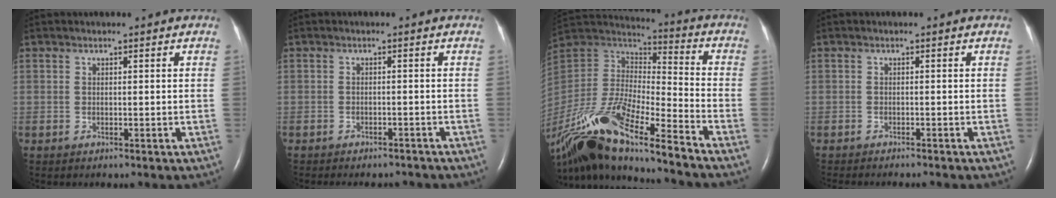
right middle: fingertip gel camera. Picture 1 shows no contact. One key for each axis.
{"total": 6.7, "fx": -6.0, "fy": 2.2, "fz": 1.8, "tx": -0.021, "ty": -0.001, "tz": -0.071}
{"total": 23.9, "fx": -16.5, "fy": 3.9, "fz": 16.9, "tx": -0.344, "ty": -0.032, "tz": -0.304}
{"total": 5.6, "fx": -5.1, "fy": 0.7, "fz": 2.3, "tx": -0.023, "ty": -0.008, "tz": -0.071}